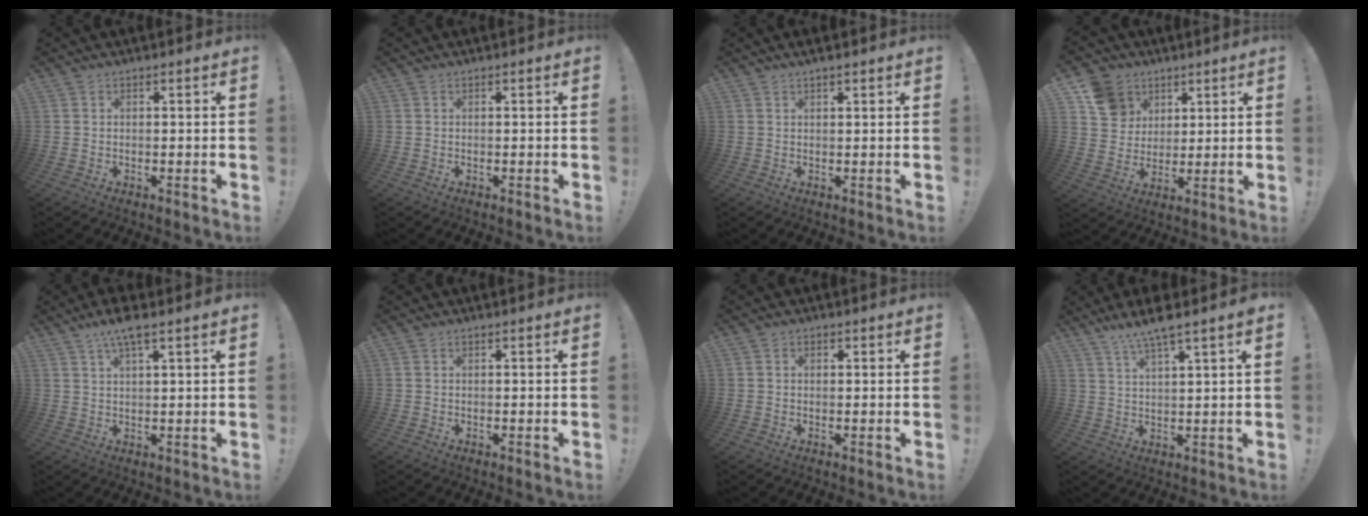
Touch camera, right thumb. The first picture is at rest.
{"total": 0.0}
{"total": 2.2, "force": [1.6, 0.4, 1.4], "torque": [-0.026, -0.002, 0.027]}
{"total": 11.9, "force": [5.9, 9.8, 3.4], "torque": [-0.045, -0.033, 0.120]}
{"total": 6.4, "force": [4.0, 1.0, 4.9], "torque": [-0.079, -0.017, 0.064]}
{"total": 0.0}
{"total": 0.8, "force": [0.0, 0.8, 0.3], "torque": [0.001, 0.000, -0.001]}
{"total": 7.3, "force": [5.7, 0.1, 4.5], "torque": [-0.086, -0.028, 0.097]}